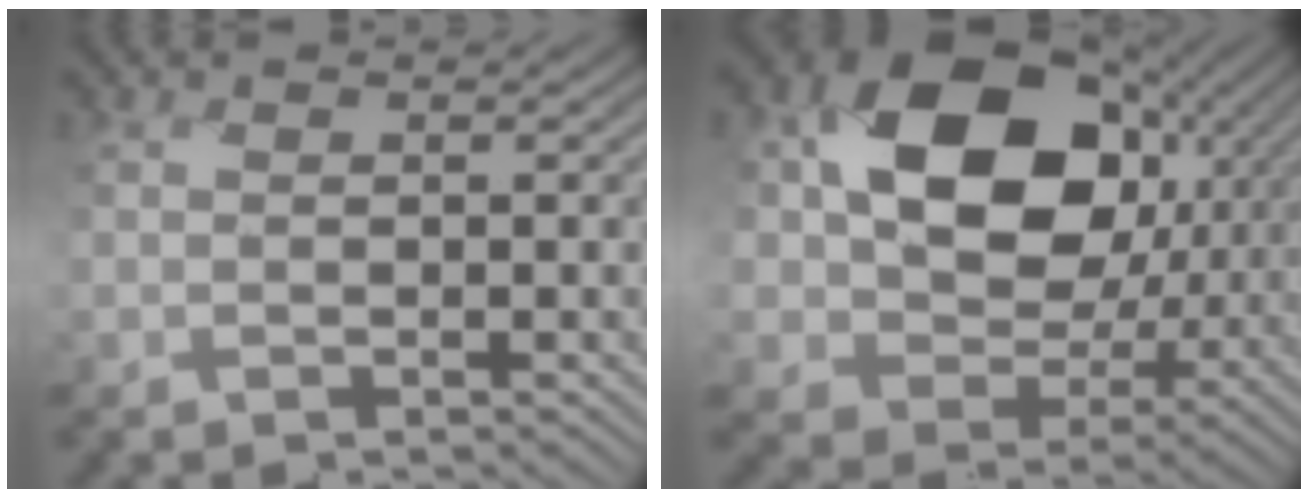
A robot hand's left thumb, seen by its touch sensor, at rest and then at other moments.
{"total": 15.3, "force": [2.9, 12.1, 8.9], "torque": [-0.160, -0.014, 0.062]}